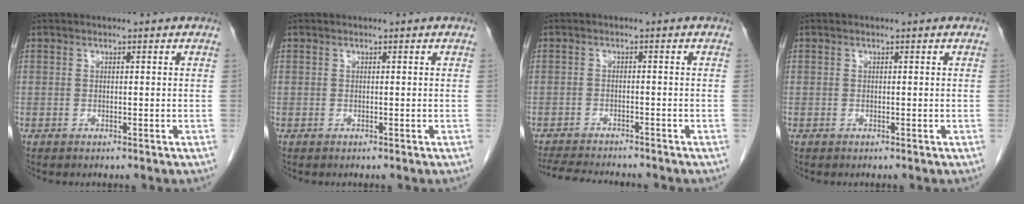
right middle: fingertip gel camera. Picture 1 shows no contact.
{"total": 0.0}
{"total": 9.0, "force": [-8.3, 1.2, 3.3], "torque": [-0.058, -0.012, -0.124]}
{"total": 0.0}